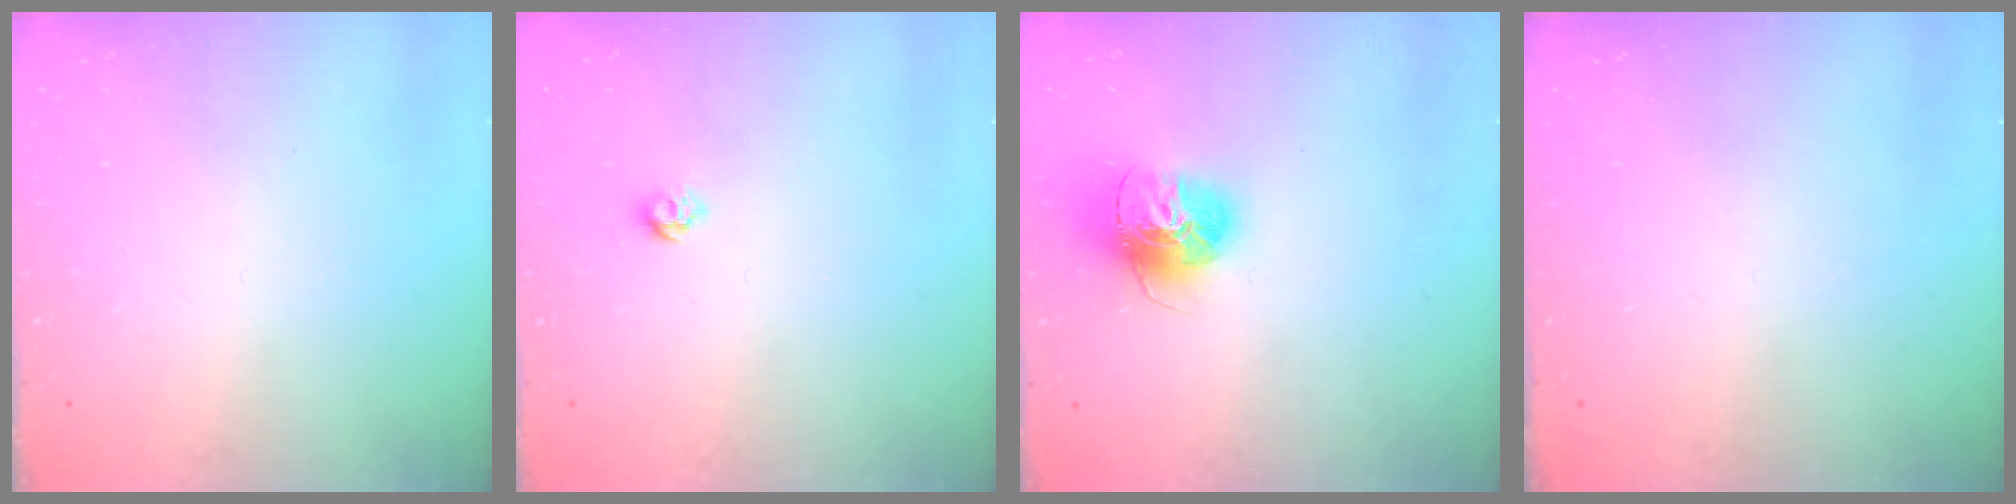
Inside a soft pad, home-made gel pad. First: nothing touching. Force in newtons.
{"total": 5.3, "press": 5.3, "slide": 0.8}
{"total": 15.3, "press": 15.2, "slide": 1.4}
{"total": 0.0}